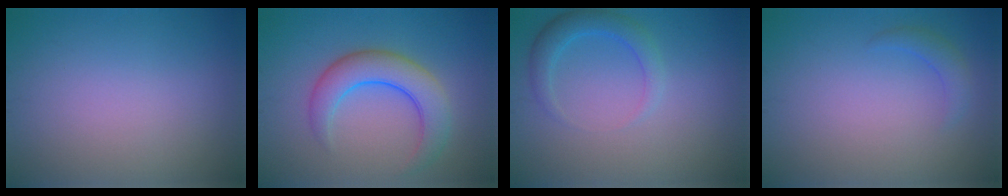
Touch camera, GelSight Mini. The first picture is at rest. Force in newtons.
{"total": 5.5, "press": 5.5, "slide": 0.3}
{"total": 2.6, "press": 2.6, "slide": 0.2}
{"total": 1.4, "press": 1.4, "slide": 0.0}